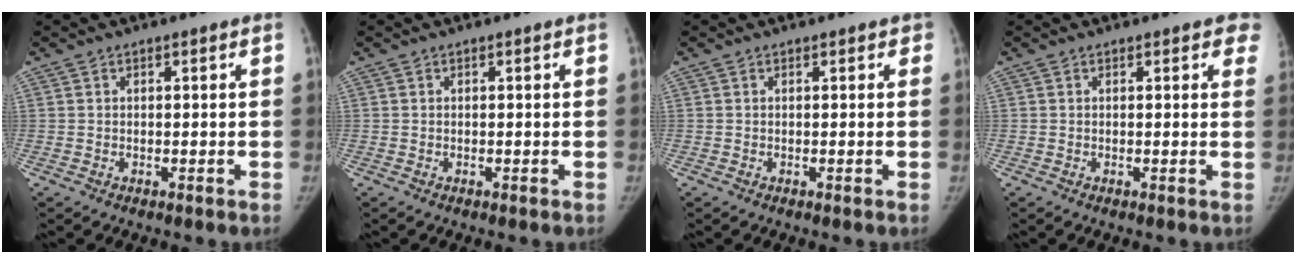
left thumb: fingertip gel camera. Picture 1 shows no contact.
{"total": 0.0}
{"total": 0.6, "force": [0.3, 0.4, 0.3], "torque": [0.005, 0.001, -0.003]}
{"total": 2.9, "force": [2.0, 1.4, 1.4], "torque": [0.011, -0.004, 0.007]}